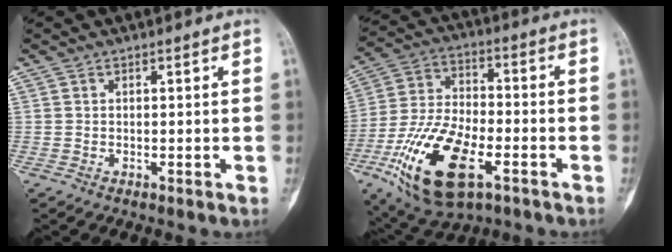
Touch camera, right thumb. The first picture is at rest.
{"total": 20.2, "force": [-8.3, 9.4, 15.9], "torque": [-0.304, 0.019, -0.142]}